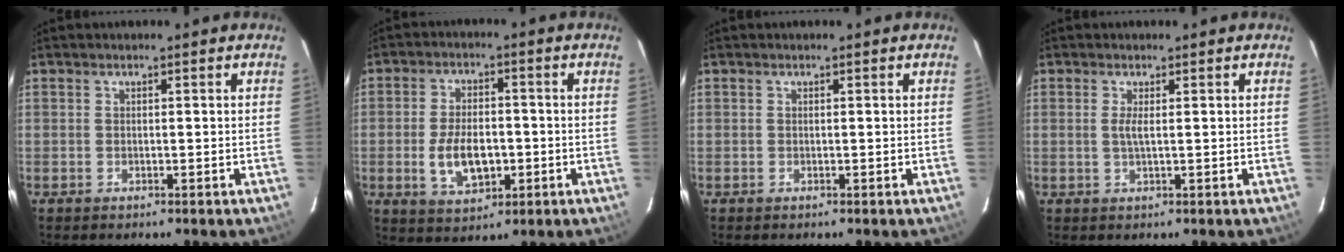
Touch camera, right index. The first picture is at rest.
{"total": 9.1, "force": [-2.1, 5.0, 7.3], "torque": [-0.149, -0.004, -0.027]}
{"total": 0.0}
{"total": 1.5, "force": [0.3, 0.1, 1.5], "torque": [-0.031, -0.002, 0.003]}